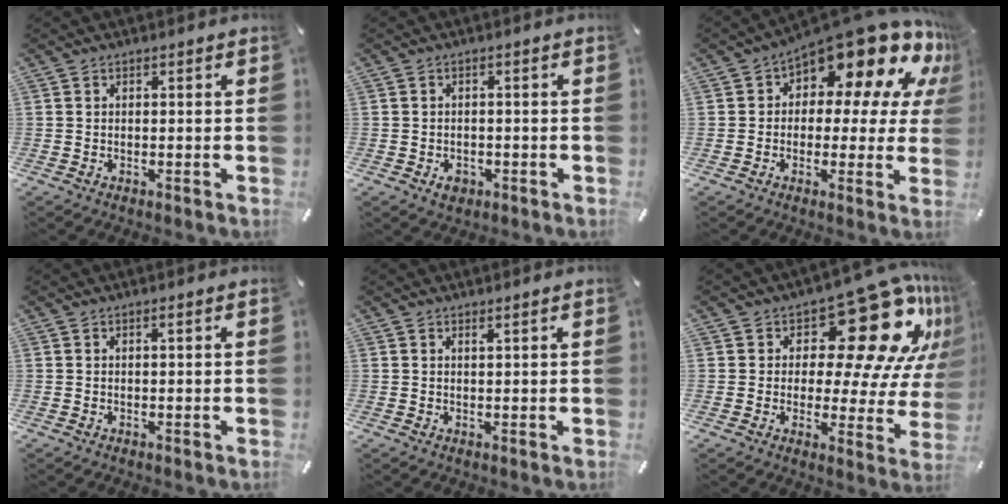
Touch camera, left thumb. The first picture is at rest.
{"total": 3.3, "force": [-1.5, 2.4, 1.6], "torque": [-0.032, 0.005, -0.028]}
{"total": 16.7, "force": [10.3, 8.3, 10.2], "torque": [-0.150, -0.085, 0.175]}
{"total": 0.5, "force": [0.2, 0.0, 0.5], "torque": [-0.009, 0.000, 0.003]}
{"total": 0.8, "force": [0.7, 0.0, 0.5], "torque": [-0.010, -0.002, 0.012]}
{"total": 22.5, "force": [11.5, 10.4, 16.3], "torque": [-0.205, -0.086, 0.188]}